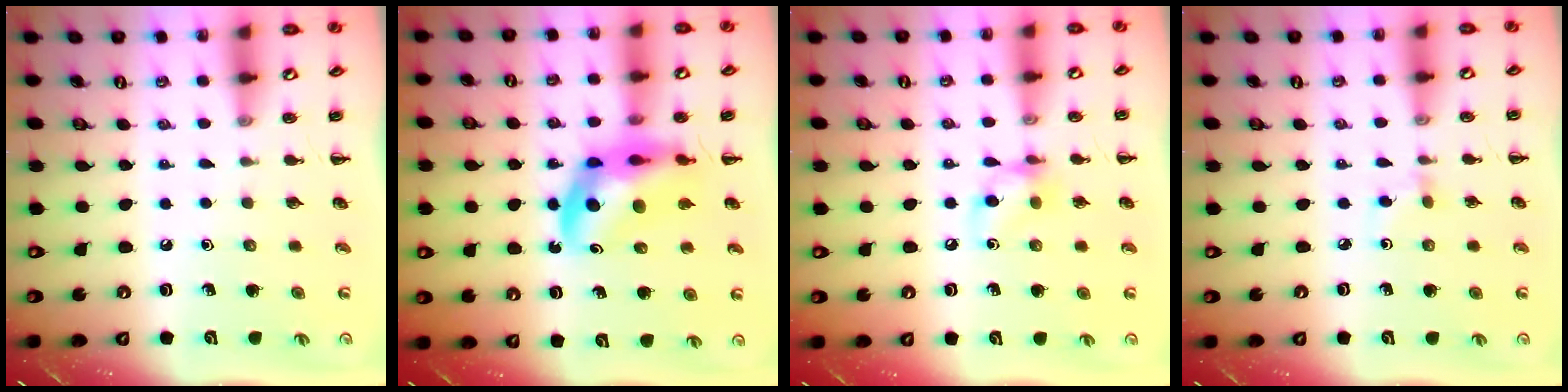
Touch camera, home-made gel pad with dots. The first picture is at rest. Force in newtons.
{"total": 13.0, "press": 12.5, "slide": 3.6}
{"total": 8.5, "press": 8.4, "slide": 1.3}
{"total": 2.3, "press": 2.1, "slide": 0.9}